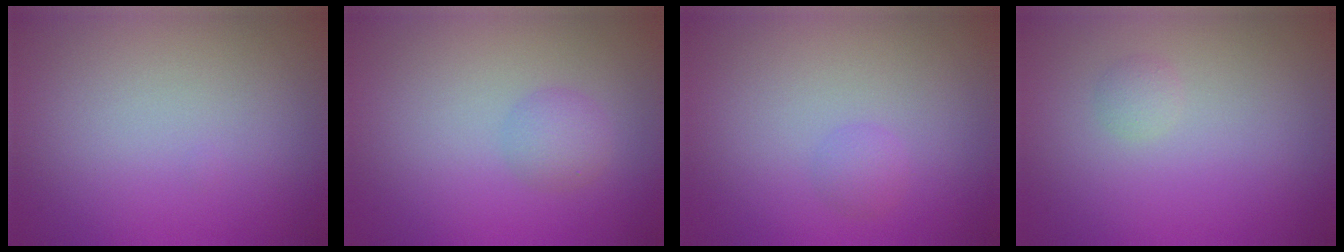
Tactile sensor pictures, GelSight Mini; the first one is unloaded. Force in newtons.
{"total": 1.7, "press": 1.7, "slide": 0.1}
{"total": 1.1, "press": 1.1, "slide": 0.0}
{"total": 0.7, "press": 0.7, "slide": 0.0}